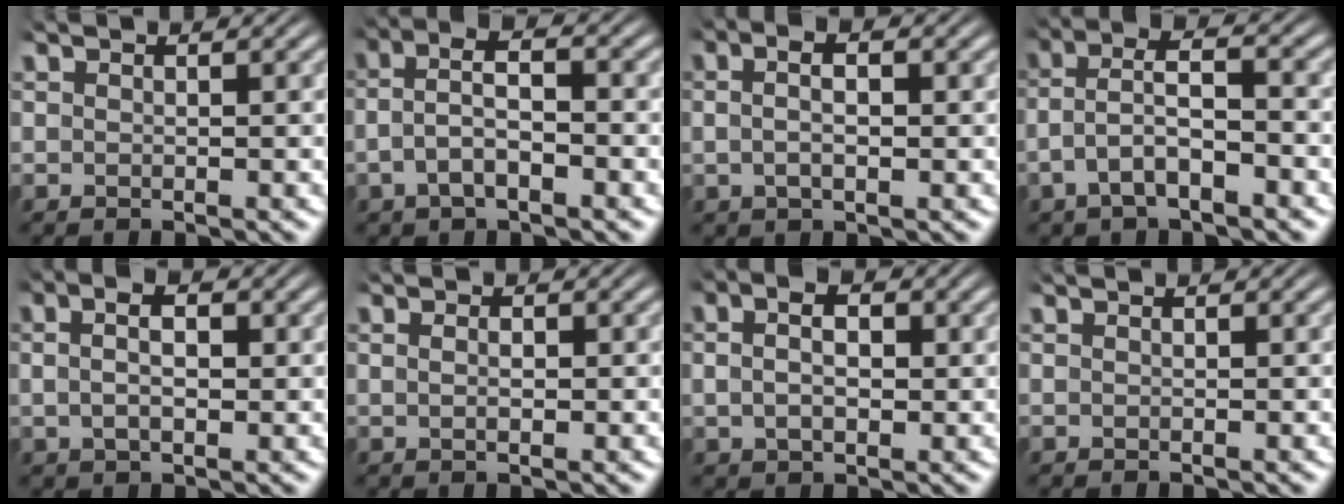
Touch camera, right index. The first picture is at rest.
{"total": 4.3, "force": [-0.1, 2.5, 3.4], "torque": [-0.066, -0.001, -0.006]}
{"total": 3.2, "force": [0.4, 1.4, 2.8], "torque": [-0.046, 0.007, 0.002]}
{"total": 4.0, "force": [-0.4, 2.2, 3.3], "torque": [-0.069, -0.006, -0.006]}
{"total": 3.8, "force": [0.7, 2.0, 3.2], "torque": [-0.046, 0.009, 0.006]}
{"total": 1.1, "force": [0.0, 0.3, 1.0], "torque": [-0.011, -0.004, 0.002]}
{"total": 4.1, "force": [0.8, 2.4, 3.3], "torque": [-0.043, 0.008, 0.008]}
{"total": 0.0}